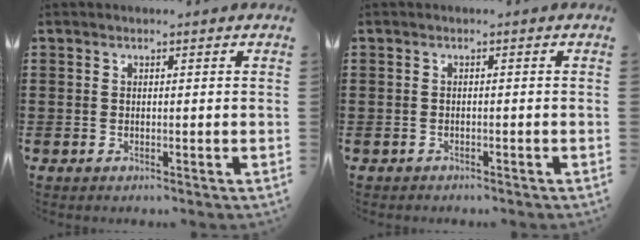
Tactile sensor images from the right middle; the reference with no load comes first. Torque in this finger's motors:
{"motor_torque": [-0.39, 0.40, -0.03, -0.01]}